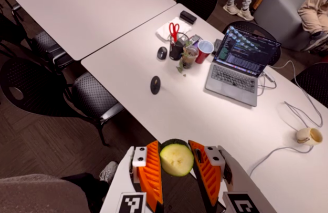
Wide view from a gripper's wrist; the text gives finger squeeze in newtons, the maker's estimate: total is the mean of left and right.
{"total": 8.4, "left": 7.7, "right": 9.0}